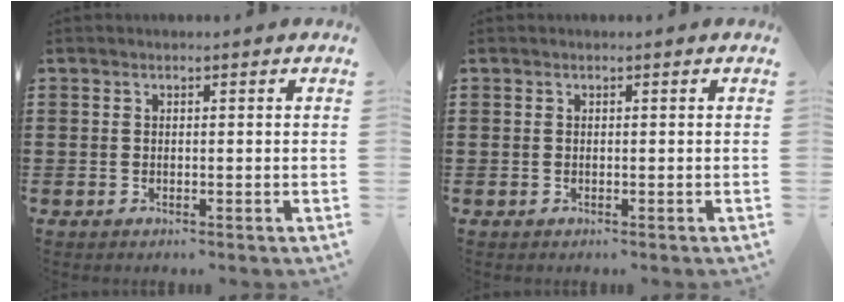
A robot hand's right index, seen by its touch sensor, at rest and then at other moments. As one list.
[{"total": 0.0}]